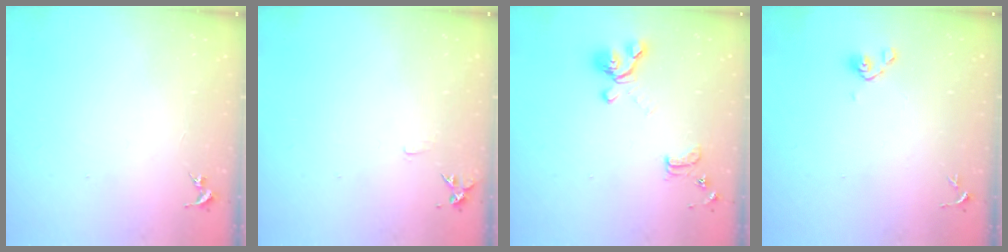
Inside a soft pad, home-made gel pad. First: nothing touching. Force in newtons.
{"total": 5.5, "press": 5.4, "slide": 0.6}
{"total": 14.2, "press": 14.1, "slide": 1.6}
{"total": 5.9, "press": 5.4, "slide": 2.4}